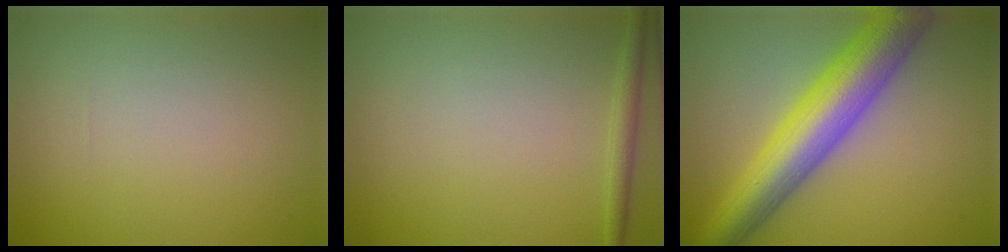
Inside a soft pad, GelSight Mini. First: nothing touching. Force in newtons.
{"total": 1.4, "press": 1.4, "slide": 0.1}
{"total": 9.0, "press": 9.0, "slide": 0.2}